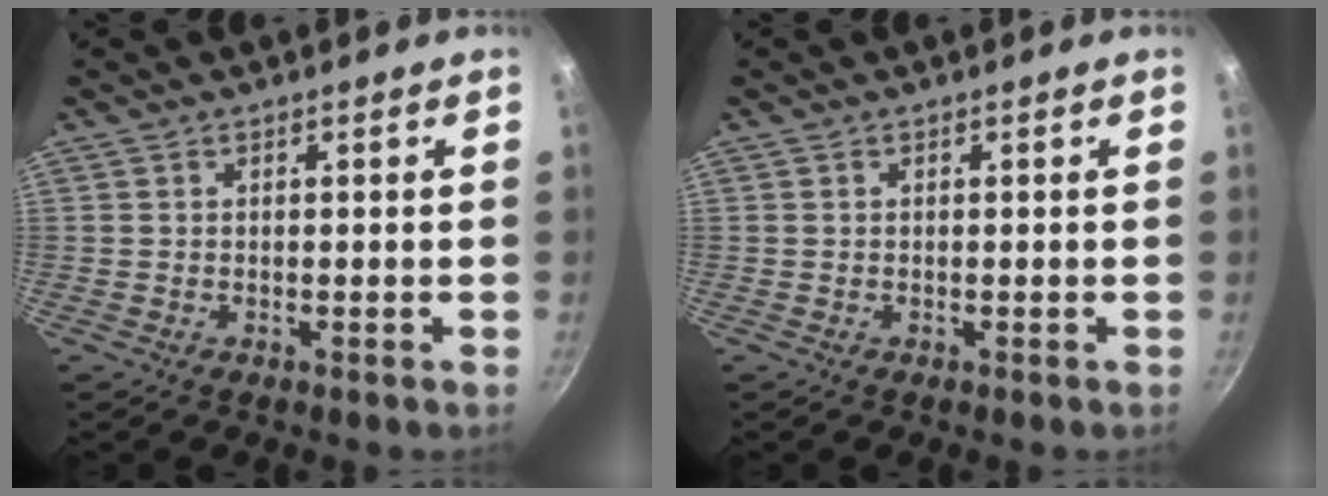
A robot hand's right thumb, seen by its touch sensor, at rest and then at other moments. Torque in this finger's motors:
{"motor_torque": [0.04, 0.39, -0.37, 0.25, 0.01]}